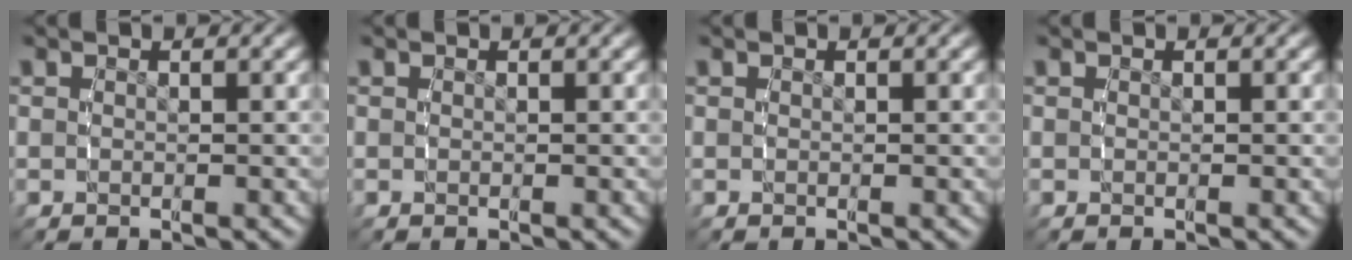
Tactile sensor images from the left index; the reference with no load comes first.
{"total": 0.0}
{"total": 0.0}
{"total": 0.0}